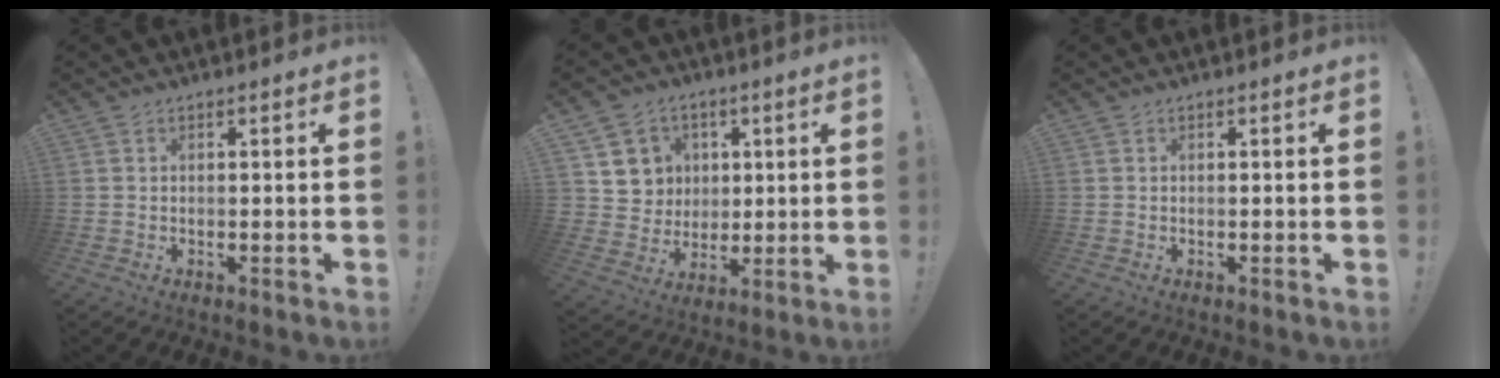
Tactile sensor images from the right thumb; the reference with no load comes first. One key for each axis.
{"total": 8.8, "fx": 2.7, "fy": 8.4, "fz": 0.9, "tx": -0.016, "ty": -0.015, "tz": 0.061}
{"total": 0.0}